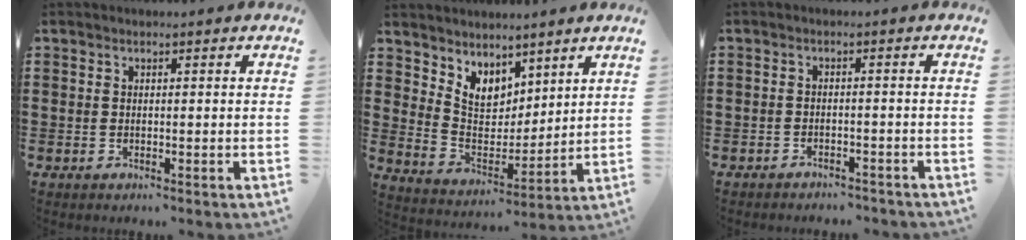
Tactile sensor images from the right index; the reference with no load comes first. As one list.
[{"total": 6.4, "force": [4.9, 4.0, 1.3], "torque": [-0.057, -0.024, 0.094]}, {"total": 1.9, "force": [-1.9, 0.3, 0.0], "torque": [-0.006, 0.001, -0.041]}]